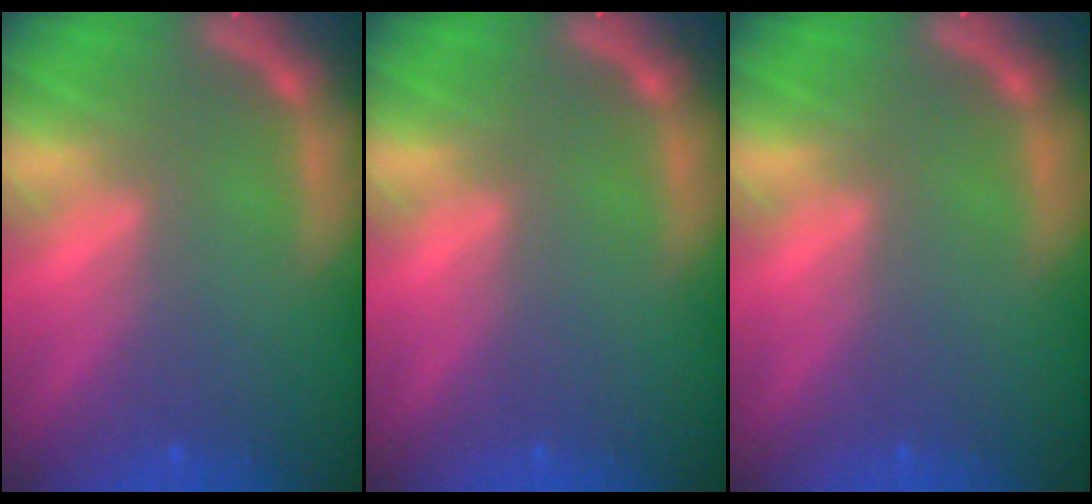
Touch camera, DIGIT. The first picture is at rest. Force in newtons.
{"total": 0.0}
{"total": 0.0}